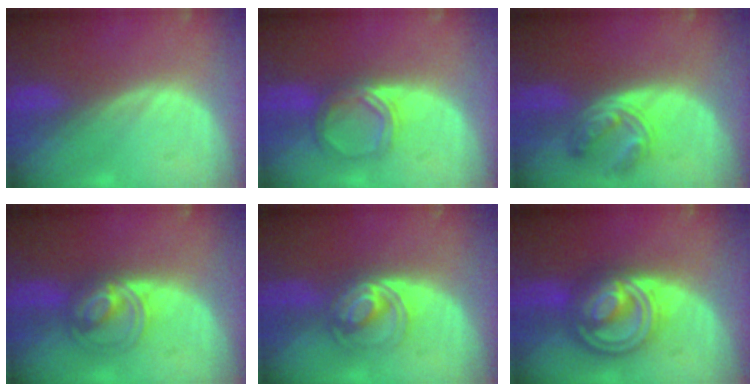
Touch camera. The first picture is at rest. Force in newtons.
{"total": 5.0, "press": 4.6, "slide": 1.9}
{"total": 5.5, "press": 5.4, "slide": 1.0}
{"total": 5.5, "press": 5.5, "slide": 0.6}
{"total": 5.8, "press": 5.4, "slide": 2.1}
{"total": 9.2, "press": 9.2, "slide": 0.6}